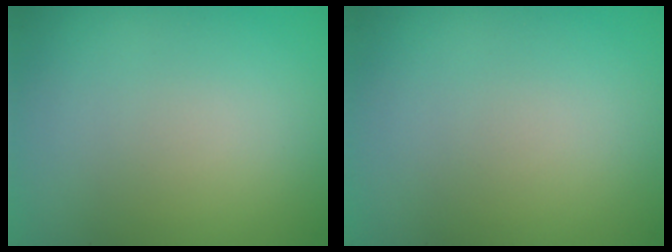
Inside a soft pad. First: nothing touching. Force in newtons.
{"total": 0.0}